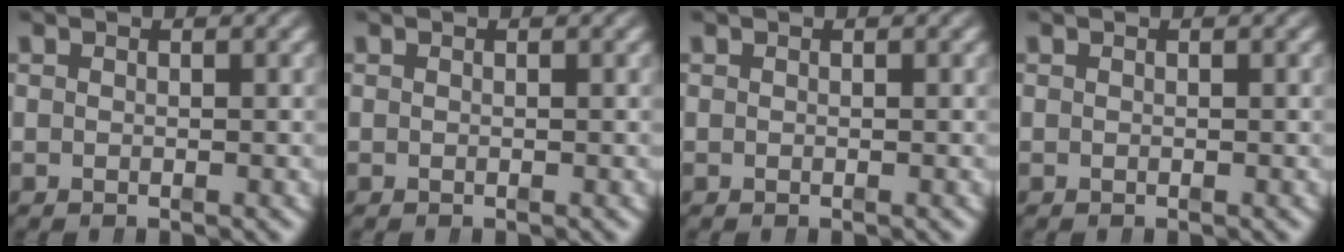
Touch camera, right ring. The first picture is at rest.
{"total": 0.0}
{"total": 0.0}
{"total": 0.0}